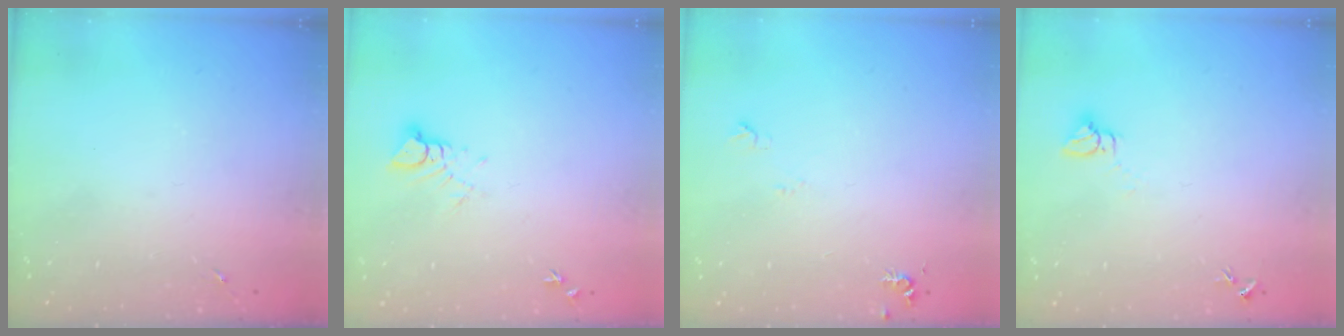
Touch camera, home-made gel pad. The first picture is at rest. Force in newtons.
{"total": 4.1, "press": 4.1, "slide": 0.2}
{"total": 5.5, "press": 5.5, "slide": 0.7}
{"total": 2.8, "press": 2.8, "slide": 0.1}